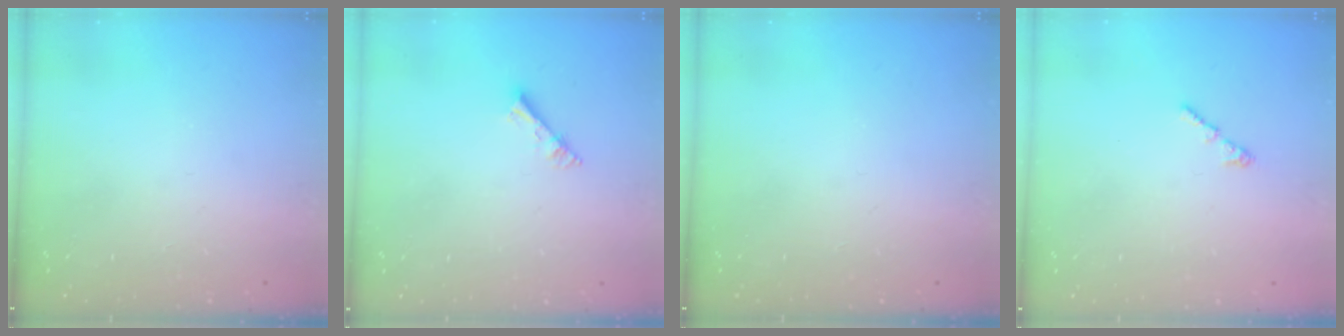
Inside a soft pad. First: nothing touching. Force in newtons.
{"total": 3.0, "press": 3.0, "slide": 0.3}
{"total": 0.0}
{"total": 1.2, "press": 1.1, "slide": 0.5}